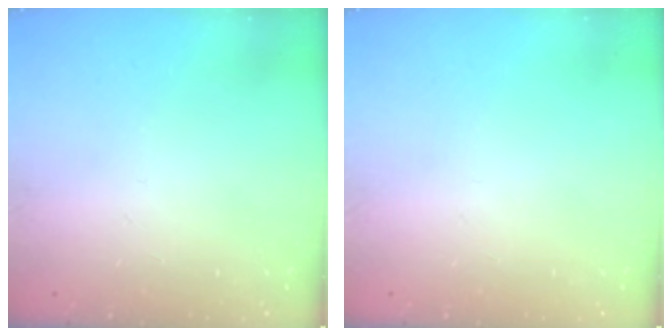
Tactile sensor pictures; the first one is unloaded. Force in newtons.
{"total": 0.0}